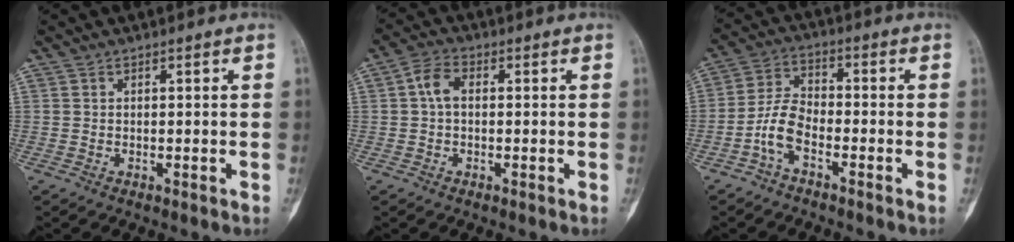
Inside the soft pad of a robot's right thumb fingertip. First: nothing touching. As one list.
[{"total": 4.3, "force": [0.4, 2.7, 3.4], "torque": [-0.064, 0.013, 0.001]}, {"total": 6.6, "force": [-3.2, 3.2, 4.8], "torque": [-0.099, 0.031, -0.072]}]